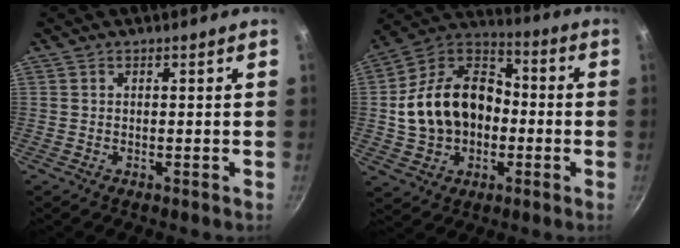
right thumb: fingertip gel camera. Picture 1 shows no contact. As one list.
[{"total": 19.2, "force": [-1.4, 14.3, 12.7], "torque": [-0.200, 0.048, -0.031]}]